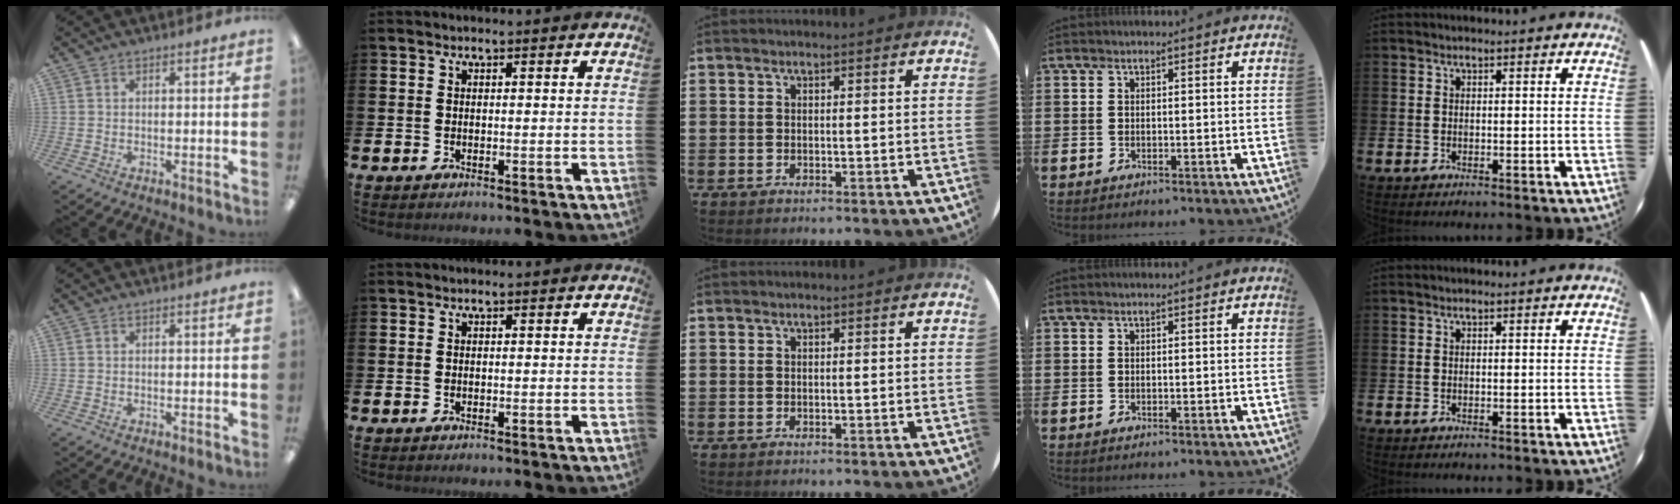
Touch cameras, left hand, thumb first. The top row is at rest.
{}